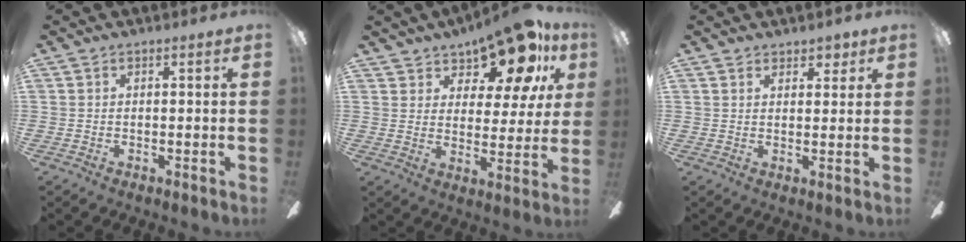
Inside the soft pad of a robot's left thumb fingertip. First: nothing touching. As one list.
[{"total": 14.5, "force": [11.5, 5.2, 7.1], "torque": [-0.120, -0.075, 0.200]}, {"total": 3.1, "force": [2.5, 1.6, 0.9], "torque": [-0.007, -0.007, 0.042]}]